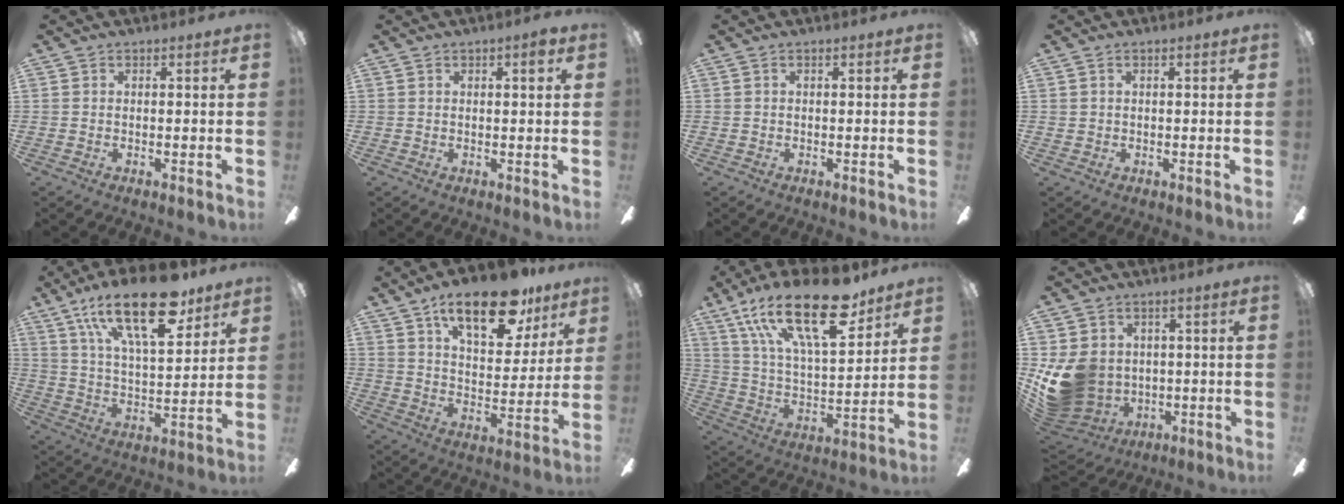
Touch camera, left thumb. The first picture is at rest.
{"total": 2.0, "force": [1.2, 0.5, 1.5], "torque": [-0.016, -0.004, 0.017]}
{"total": 0.0}
{"total": 0.7, "force": [0.3, 0.6, 0.3], "torque": [-0.007, 0.004, 0.004]}
{"total": 22.5, "force": [14.1, 9.0, 15.1], "torque": [-0.244, -0.066, 0.235]}
{"total": 19.9, "force": [13.2, 8.7, 12.1], "torque": [-0.176, -0.071, 0.220]}
{"total": 25.2, "force": [15.6, 9.7, 17.2], "torque": [-0.306, -0.084, 0.263]}
{"total": 13.2, "force": [0.1, 11.4, 6.6], "torque": [-0.161, -0.013, 0.007]}